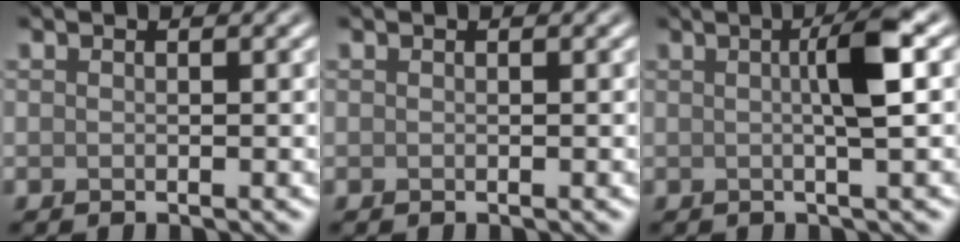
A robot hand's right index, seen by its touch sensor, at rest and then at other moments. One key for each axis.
{"total": 0.0}
{"total": 4.2, "fx": 0.6, "fy": 0.4, "fz": 4.2, "tx": -0.062, "ty": 0.009, "tz": 0.007}